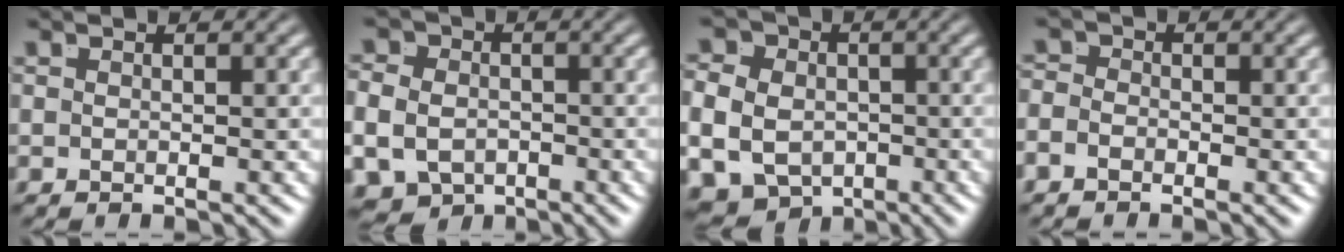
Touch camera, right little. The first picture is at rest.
{"total": 7.2, "force": [-3.2, 5.8, 2.9], "torque": [-0.063, -0.039, -0.045]}
{"total": 11.5, "force": [-3.5, 10.1, 4.5], "torque": [-0.105, -0.046, -0.055]}
{"total": 1.4, "force": [-1.2, 0.6, 0.4], "torque": [-0.007, -0.011, -0.021]}